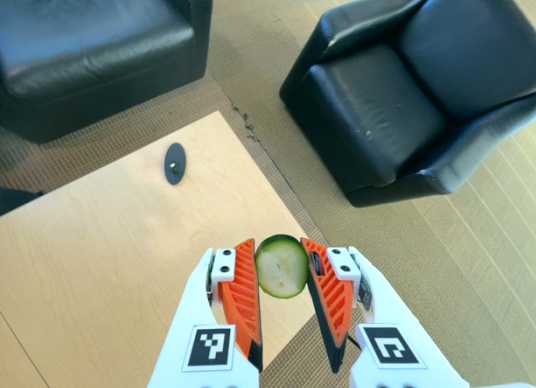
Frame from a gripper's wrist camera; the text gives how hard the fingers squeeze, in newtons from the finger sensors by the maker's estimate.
{"total": 9.6, "left": 9.7, "right": 9.5}